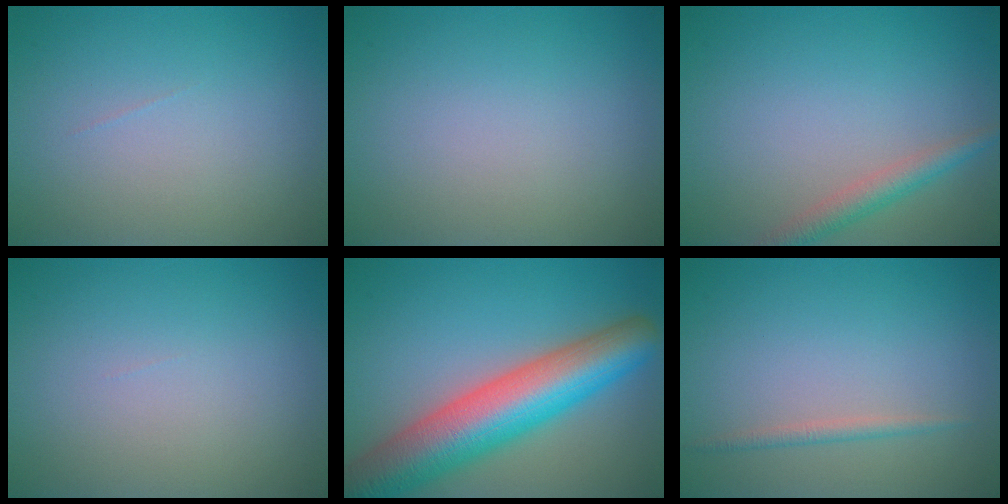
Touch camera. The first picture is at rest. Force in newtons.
{"total": 0.0}
{"total": 2.4, "press": 2.4, "slide": 0.0}
{"total": 0.0}
{"total": 10.9, "press": 10.9, "slide": 0.6}
{"total": 1.1, "press": 1.1, "slide": 0.1}